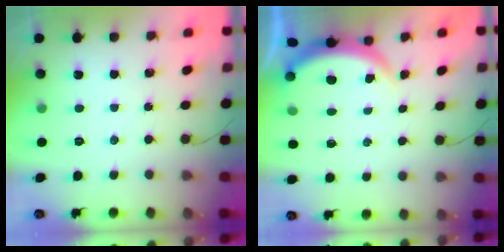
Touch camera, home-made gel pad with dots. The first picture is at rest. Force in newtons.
{"total": 3.7, "press": 3.7, "slide": 0.5}